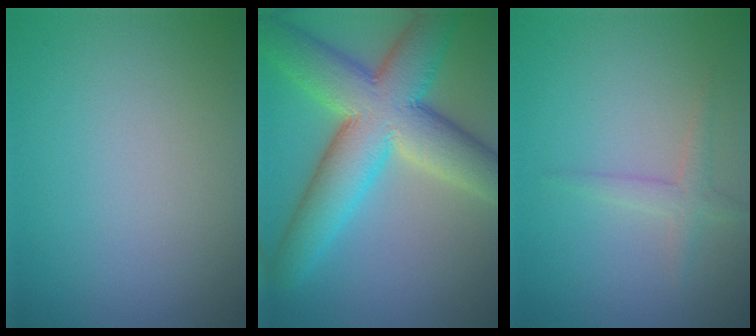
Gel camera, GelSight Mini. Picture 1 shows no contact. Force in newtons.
{"total": 11.6, "press": 11.5, "slide": 0.5}
{"total": 1.6, "press": 1.6, "slide": 0.0}